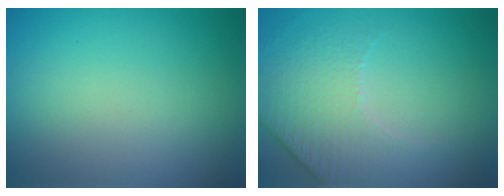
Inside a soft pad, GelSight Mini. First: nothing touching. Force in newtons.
{"total": 4.7, "press": 3.4, "slide": 3.2}